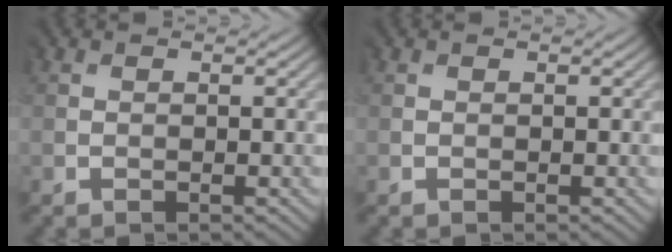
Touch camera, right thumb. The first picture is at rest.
{"total": 0.0}